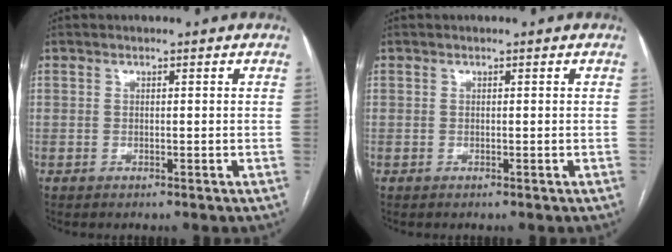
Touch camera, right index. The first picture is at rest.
{"total": 0.0}